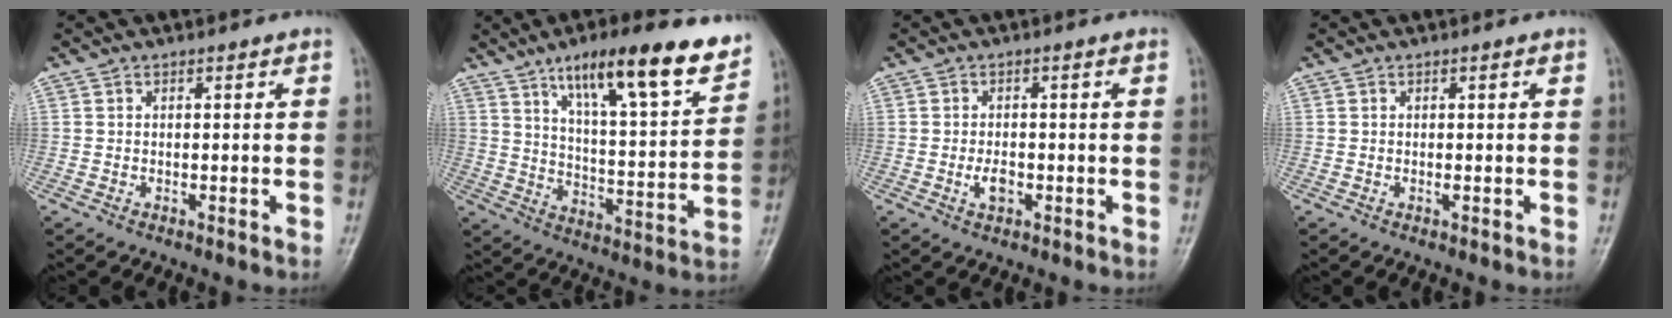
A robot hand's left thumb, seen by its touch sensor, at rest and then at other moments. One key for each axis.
{"total": 18.7, "fx": 12.2, "fy": 4.4, "fz": 13.4, "tx": -0.175, "ty": -0.054, "tz": 0.194}
{"total": 2.8, "fx": -0.8, "fy": 1.5, "fz": 2.2, "tx": -0.038, "ty": 0.002, "tz": -0.014}
{"total": 0.6, "fx": 0.0, "fy": 0.0, "fz": 0.6, "tx": -0.012, "ty": 0.002, "tz": 0.001}